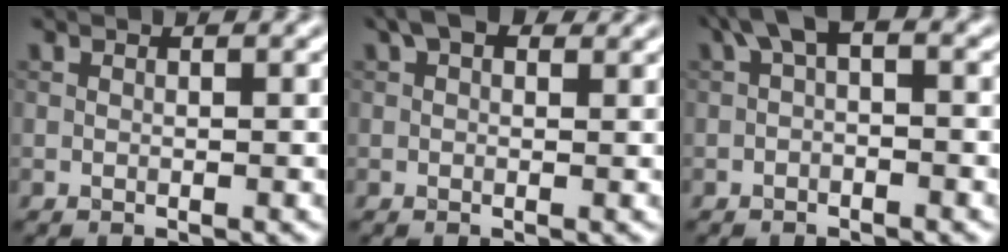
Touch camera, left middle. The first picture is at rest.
{"total": 2.9, "force": [1.7, 1.6, 1.8], "torque": [-0.028, 0.006, 0.017]}
{"total": 2.8, "force": [0.2, 1.3, 2.5], "torque": [-0.039, 0.015, -0.005]}